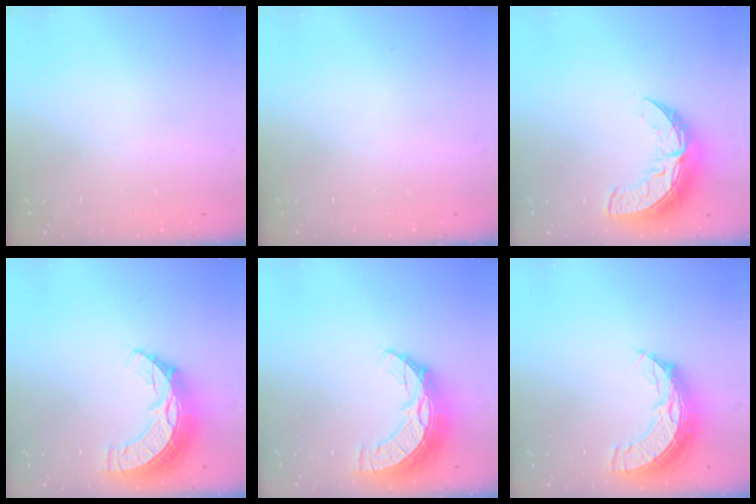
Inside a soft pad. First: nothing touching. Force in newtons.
{"total": 0.0}
{"total": 11.3, "press": 11.3, "slide": 0.8}
{"total": 13.4, "press": 13.3, "slide": 0.9}
{"total": 13.4, "press": 13.3, "slide": 0.9}
{"total": 10.9, "press": 10.9, "slide": 0.9}